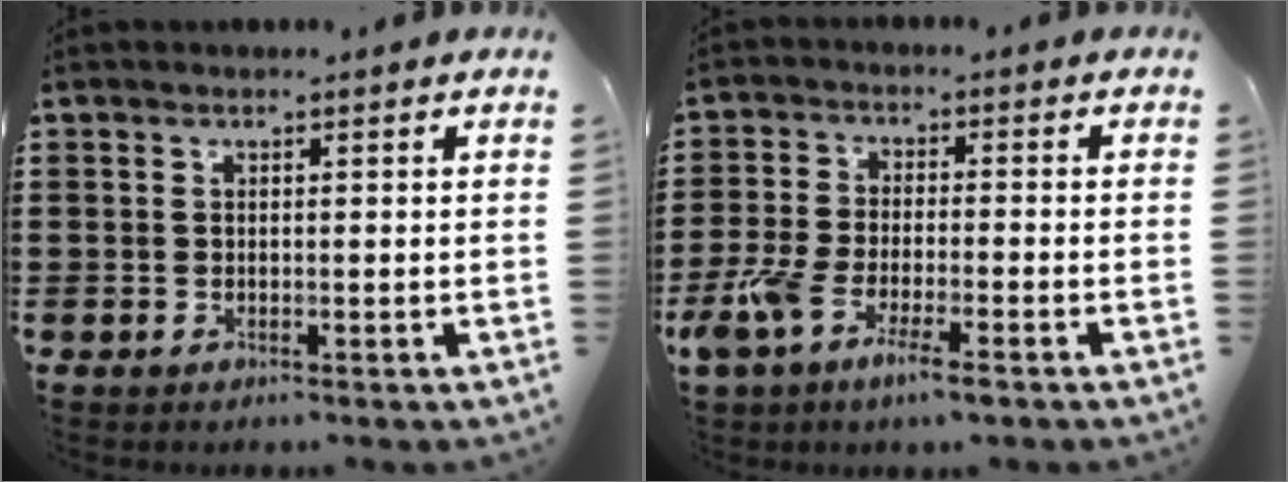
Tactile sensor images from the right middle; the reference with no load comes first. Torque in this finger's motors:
{"motor_torque": [1.91, -0.23, 0.67, 0.21]}